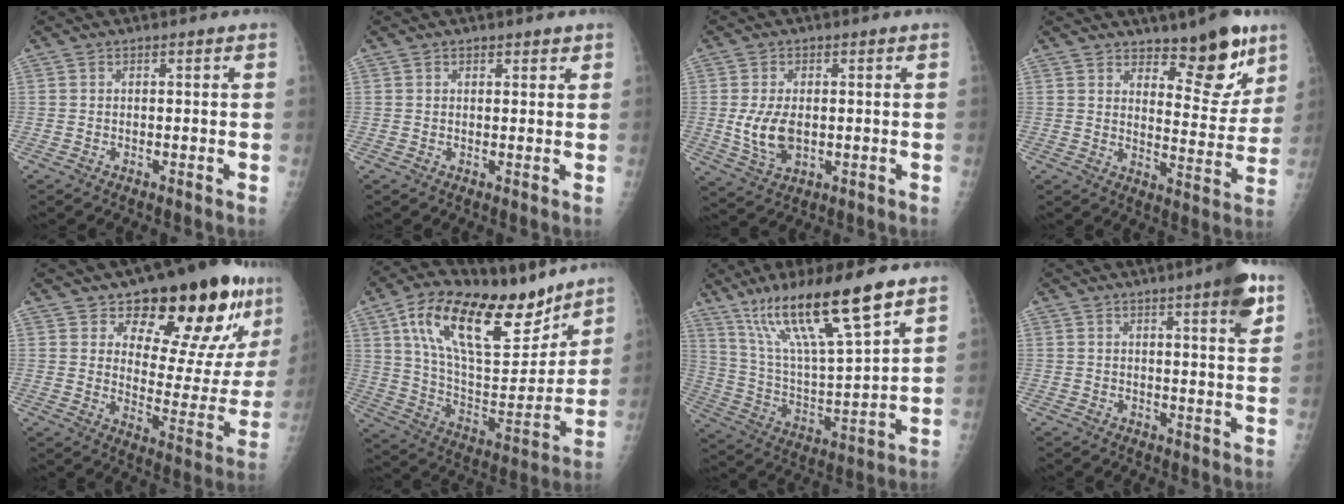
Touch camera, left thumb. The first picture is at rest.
{"total": 1.3, "force": [1.0, 0.7, 0.6], "torque": [0.003, -0.006, 0.011]}
{"total": 7.5, "force": [-0.2, 4.5, 6.0], "torque": [-0.114, -0.007, 0.004]}
{"total": 11.8, "force": [8.1, 4.7, 7.2], "torque": [-0.058, -0.063, 0.126]}
{"total": 22.1, "force": [14.1, 8.8, 14.5], "torque": [-0.145, -0.086, 0.201]}
{"total": 26.3, "force": [15.7, 11.4, 17.8], "torque": [-0.266, -0.043, 0.272]}
{"total": 20.9, "force": [13.5, 3.0, 15.6], "torque": [-0.274, -0.049, 0.252]}
{"total": 7.3, "force": [3.9, 0.9, 6.1], "torque": [-0.078, -0.017, 0.049]}